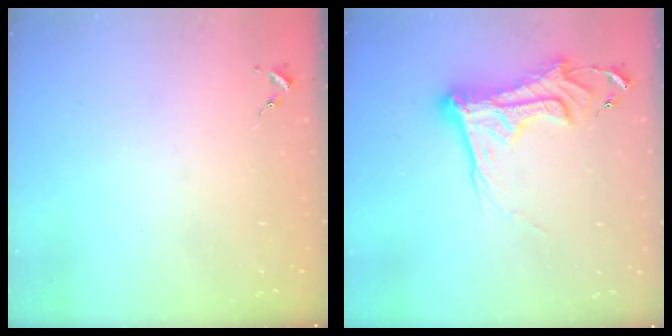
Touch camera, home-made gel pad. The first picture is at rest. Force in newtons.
{"total": 17.0, "press": 17.0, "slide": 1.2}